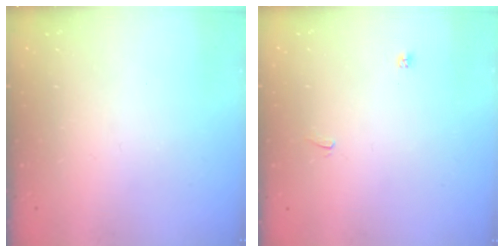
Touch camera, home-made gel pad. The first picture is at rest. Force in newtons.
{"total": 1.5, "press": 1.4, "slide": 0.3}